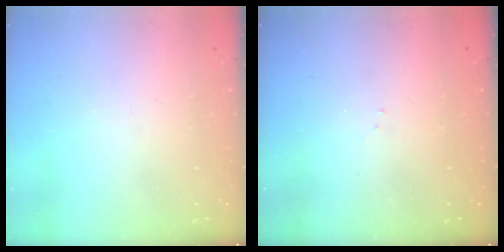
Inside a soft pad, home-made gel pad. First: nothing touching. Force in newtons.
{"total": 3.7, "press": 3.7, "slide": 0.6}